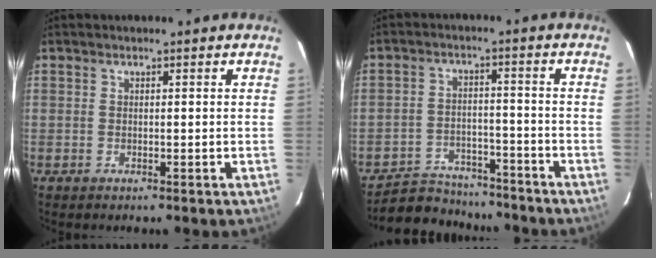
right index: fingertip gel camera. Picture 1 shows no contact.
{"total": 12.5, "force": [-11.2, 4.8, 2.8], "torque": [-0.078, 0.015, -0.159]}